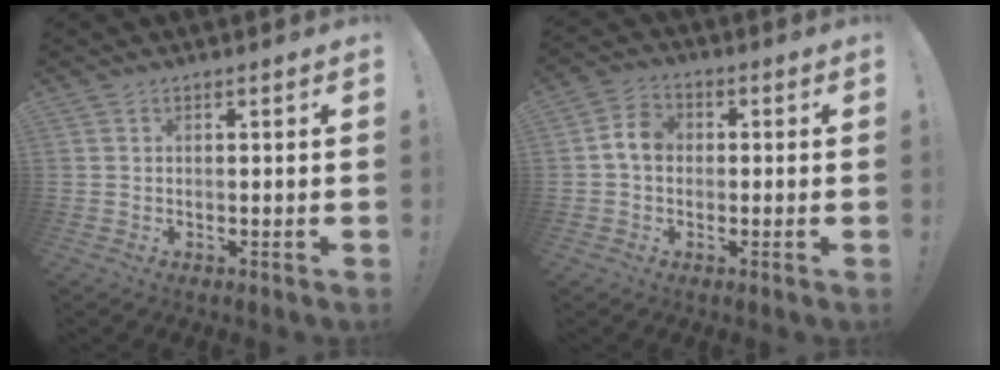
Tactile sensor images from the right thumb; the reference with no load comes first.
{"total": 6.6, "force": [-0.2, 5.1, 4.2], "torque": [-0.075, 0.020, -0.002]}